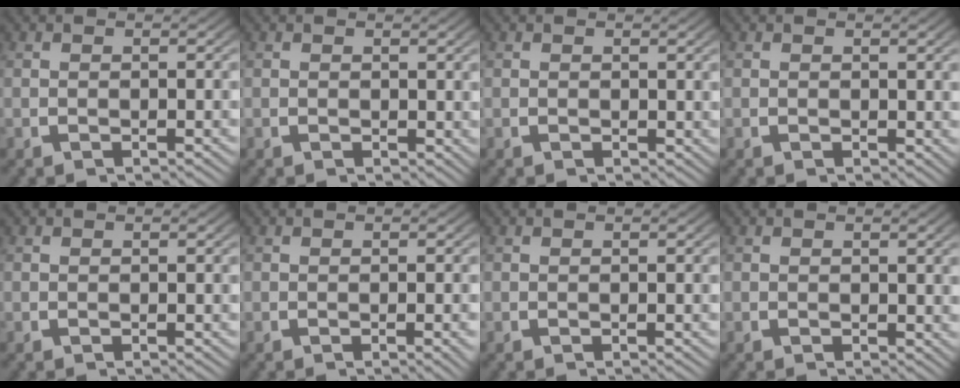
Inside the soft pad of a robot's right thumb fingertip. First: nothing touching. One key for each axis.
{"total": 0.0}
{"total": 0.0}
{"total": 0.0}
{"total": 0.0}
{"total": 0.9, "fx": -0.2, "fy": 0.0, "fz": 0.8, "tx": -0.012, "ty": 0.002, "tz": -0.002}
{"total": 0.0}
{"total": 0.0}